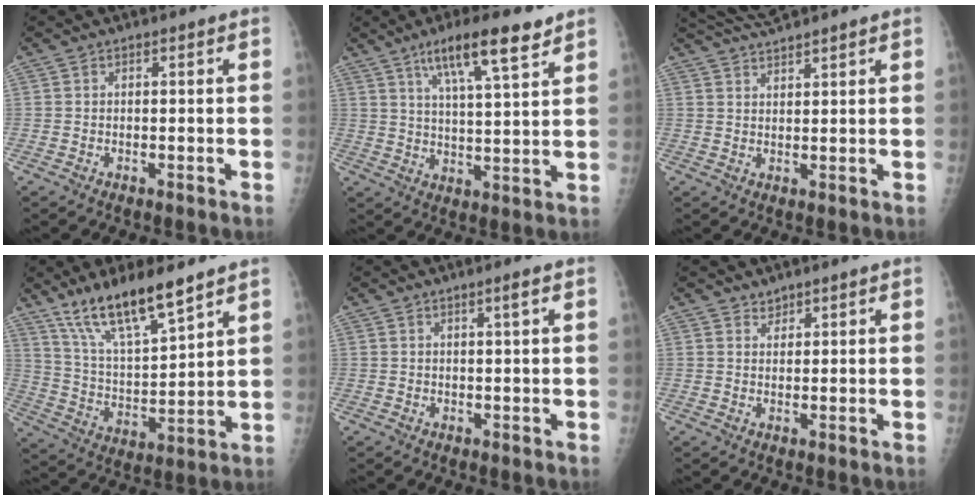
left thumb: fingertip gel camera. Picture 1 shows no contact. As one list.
[{"total": 11.8, "force": [7.5, 2.0, 8.9], "torque": [-0.142, -0.030, 0.126]}, {"total": 5.9, "force": [5.4, 0.2, 2.4], "torque": [-0.042, 0.001, 0.104]}, {"total": 15.4, "force": [11.1, 3.3, 10.1], "torque": [-0.170, -0.059, 0.219]}, {"total": 1.8, "force": [0.9, -0.2, 1.5], "torque": [-0.026, -0.006, 0.017]}, {"total": 0.8, "force": [0.7, 0.4, 0.0], "torque": [0.011, -0.005, 0.009]}]